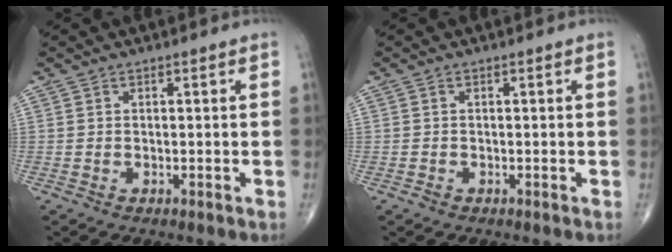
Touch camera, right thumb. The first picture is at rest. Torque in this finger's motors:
{"motor_torque": [0.01, -0.12, -0.11, -0.03, 0.01]}